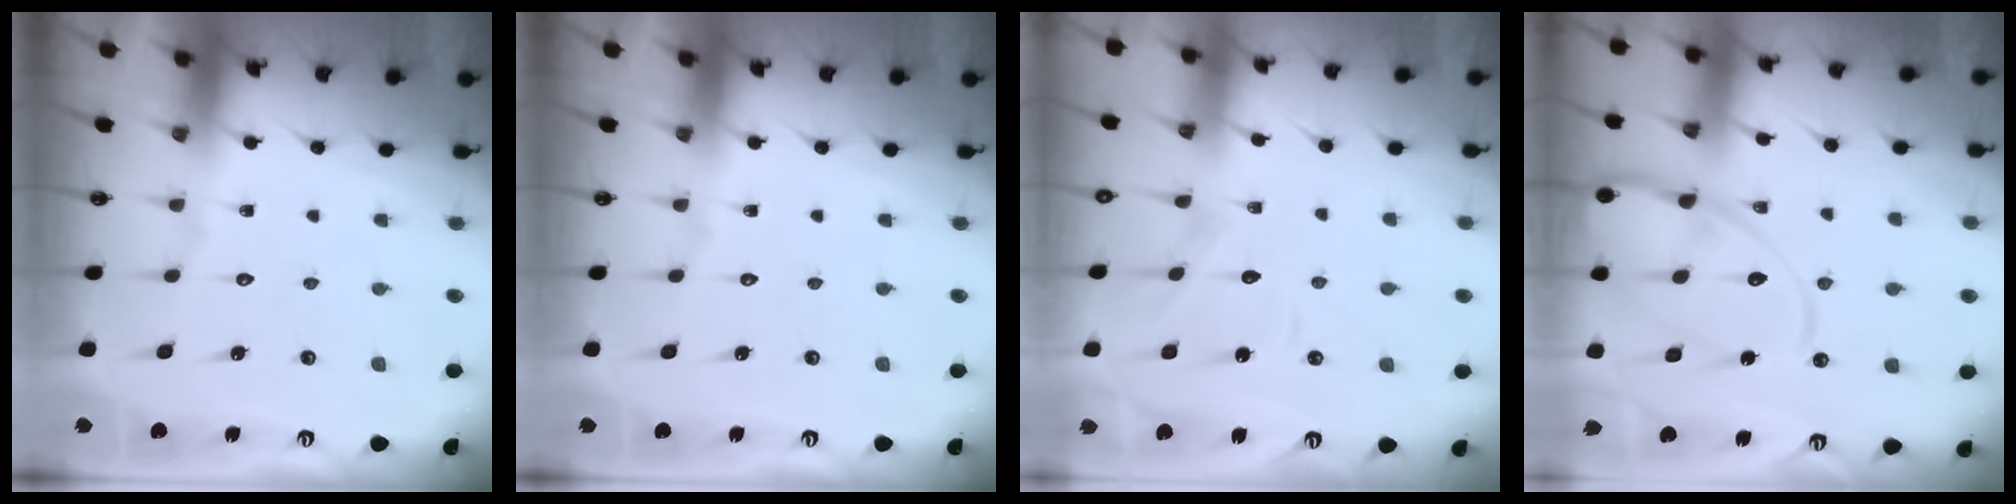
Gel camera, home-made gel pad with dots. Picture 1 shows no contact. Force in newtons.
{"total": 0.0}
{"total": 8.7, "press": 8.6, "slide": 0.2}
{"total": 15.1, "press": 15.1, "slide": 1.3}